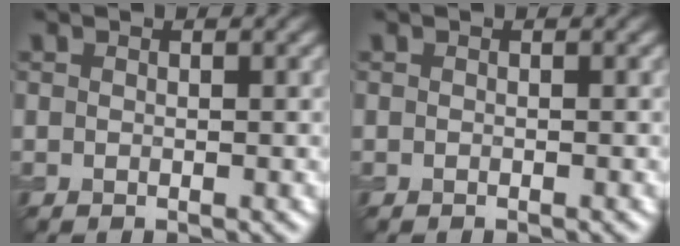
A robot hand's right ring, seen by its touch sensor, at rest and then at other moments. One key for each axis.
{"total": 0.0}